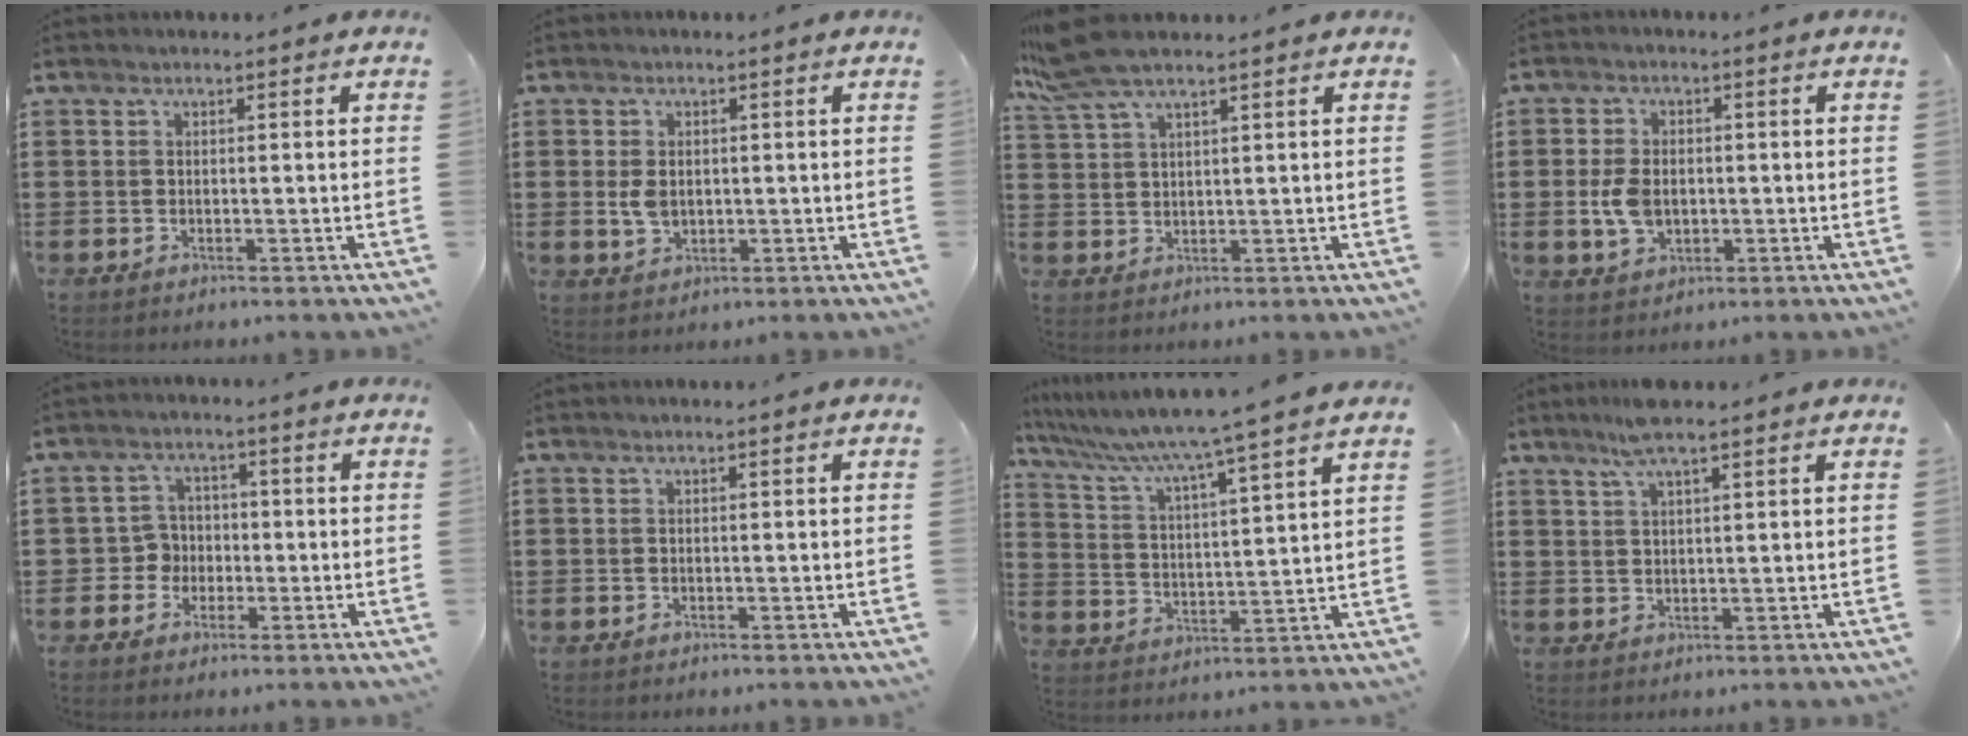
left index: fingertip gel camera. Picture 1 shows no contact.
{"total": 3.2, "force": [0.3, 2.1, 2.4], "torque": [-0.064, 0.001, 0.000]}
{"total": 6.6, "force": [5.0, 1.2, 4.2], "torque": [-0.109, -0.008, 0.088]}
{"total": 5.8, "force": [-0.4, 3.8, 4.3], "torque": [-0.111, 0.000, -0.013]}
{"total": 4.0, "force": [-0.9, 3.8, 1.0], "torque": [-0.035, 0.008, -0.021]}
{"total": 0.0}
{"total": 6.0, "force": [5.2, -1.6, 2.6], "torque": [-0.076, -0.052, 0.078]}
{"total": 4.6, "force": [3.4, 0.4, 3.1], "torque": [-0.069, 0.000, 0.061]}